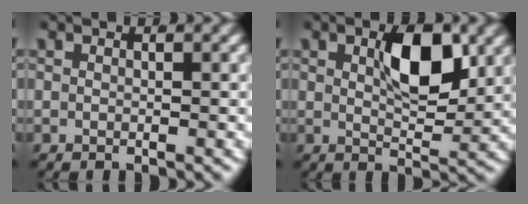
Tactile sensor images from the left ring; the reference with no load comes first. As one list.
[{"total": 5.1, "force": [1.8, 1.9, 4.5], "torque": [-0.067, -0.014, 0.038]}]